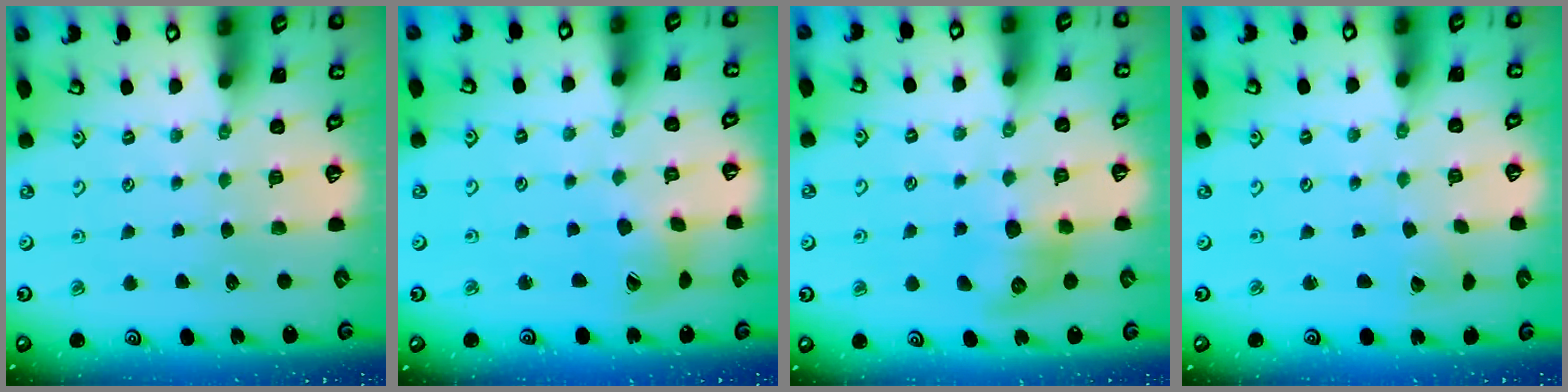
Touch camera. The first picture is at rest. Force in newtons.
{"total": 6.7, "press": 6.7, "slide": 0.9}
{"total": 9.7, "press": 9.7, "slide": 0.6}
{"total": 2.1, "press": 2.1, "slide": 0.2}